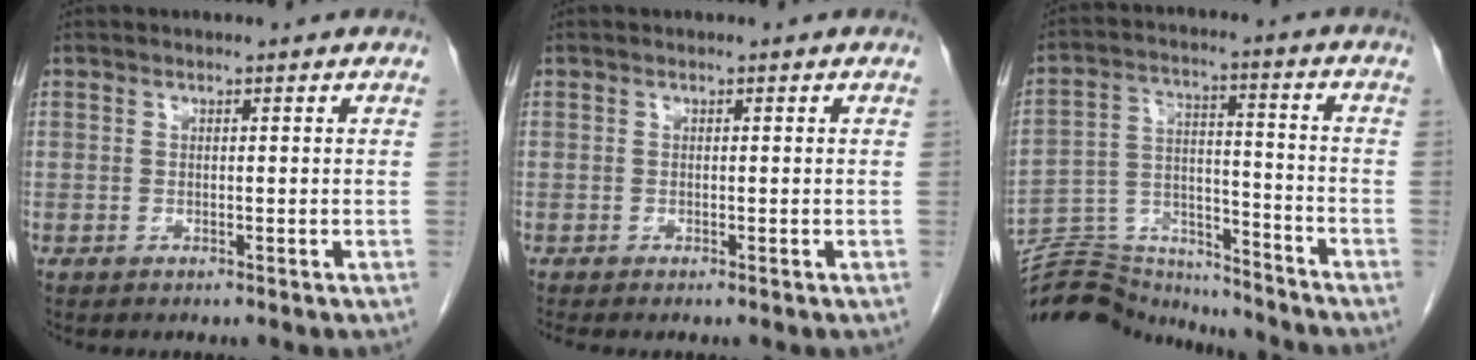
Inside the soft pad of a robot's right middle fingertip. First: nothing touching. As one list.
[{"total": 0.5, "force": [-0.5, 0.0, 0.2], "torque": [-0.001, 0.000, -0.007]}, {"total": 19.8, "force": [-18.9, 4.0, 4.2], "torque": [-0.114, 0.018, -0.299]}]